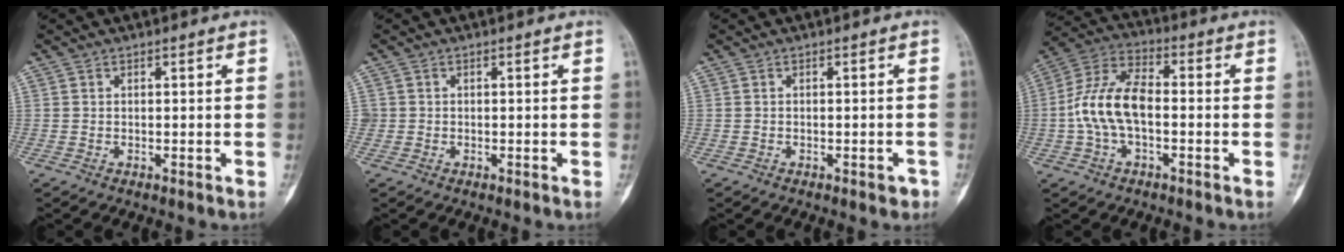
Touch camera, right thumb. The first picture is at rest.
{"total": 0.8, "force": [0.0, 0.8, 0.0], "torque": [0.005, 0.004, -0.001]}
{"total": 1.5, "force": [-0.9, 0.7, 1.0], "torque": [-0.005, 0.004, -0.012]}
{"total": 11.9, "force": [-1.3, 6.4, 10.0], "torque": [-0.203, 0.038, -0.031]}